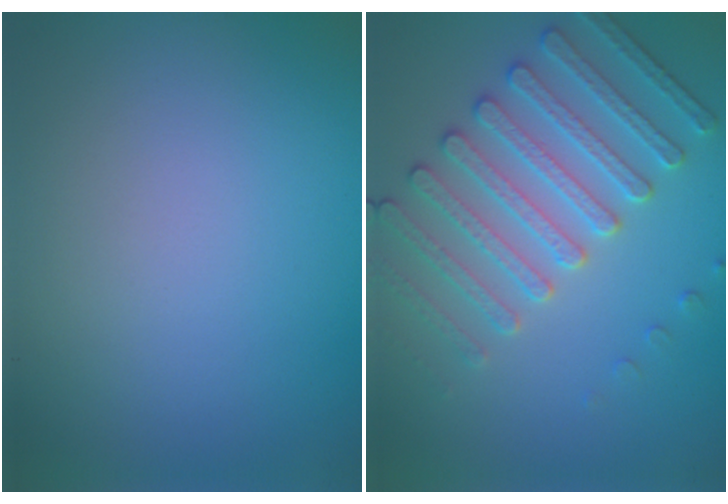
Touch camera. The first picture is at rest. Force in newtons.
{"total": 4.5, "press": 4.5, "slide": 0.6}